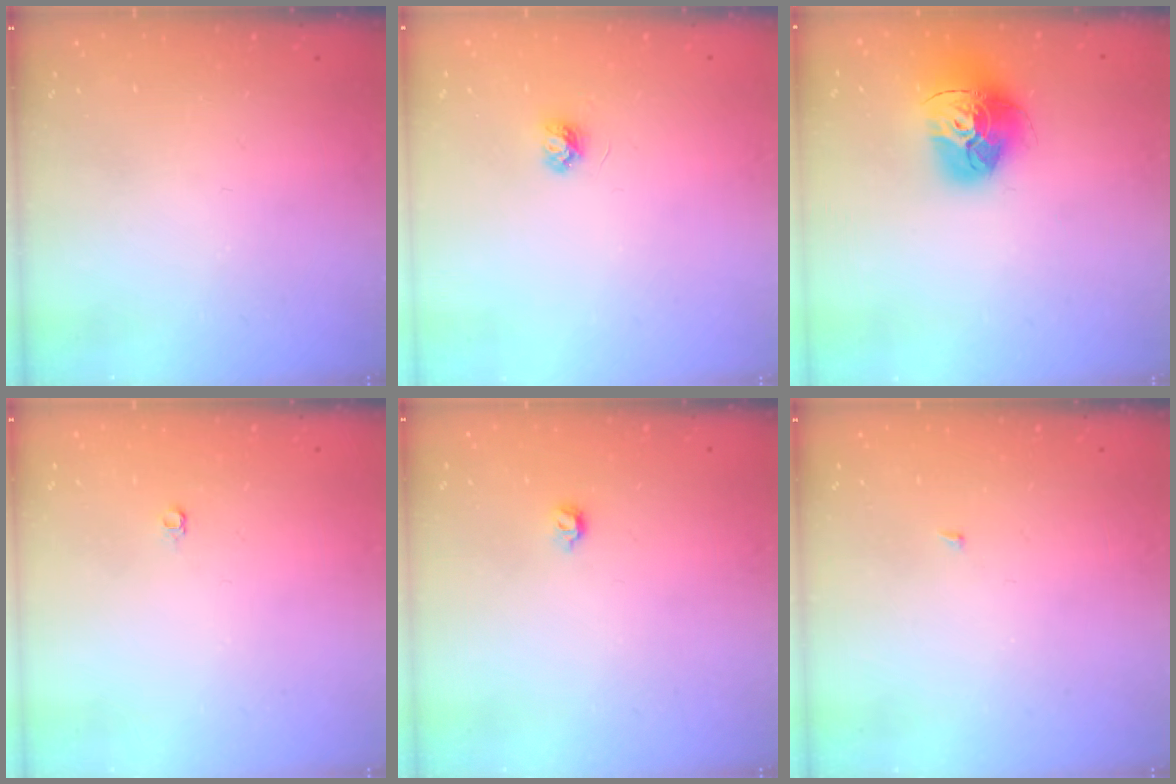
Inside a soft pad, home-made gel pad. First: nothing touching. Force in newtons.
{"total": 3.9, "press": 3.9, "slide": 0.5}
{"total": 17.4, "press": 17.3, "slide": 1.7}
{"total": 3.3, "press": 3.3, "slide": 0.3}
{"total": 4.6, "press": 4.5, "slide": 0.9}
{"total": 1.4, "press": 1.3, "slide": 0.1}